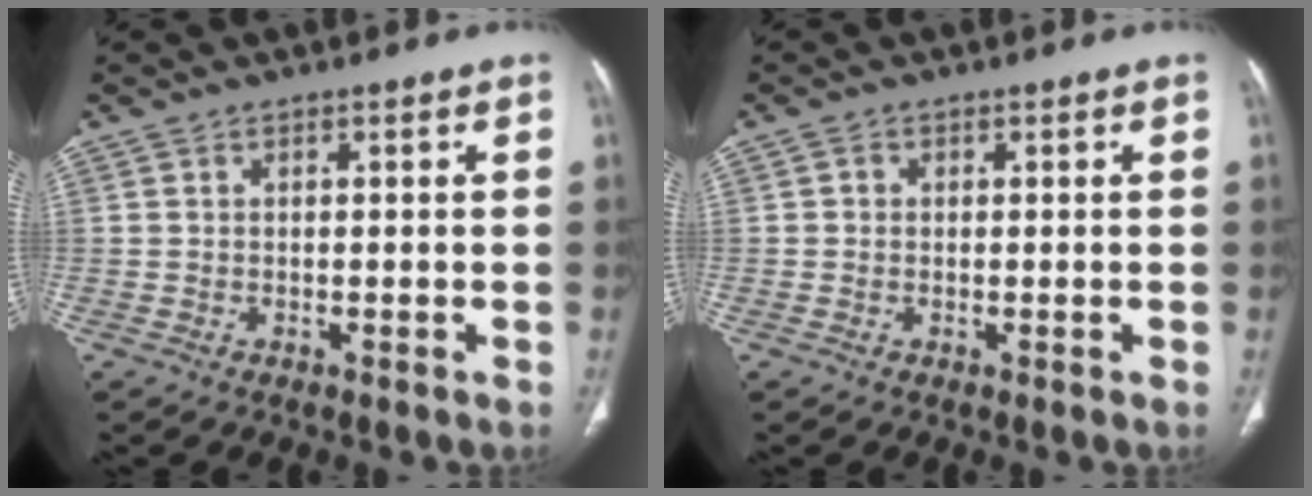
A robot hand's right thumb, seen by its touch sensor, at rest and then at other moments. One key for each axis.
{"total": 0.9, "fx": 0.1, "fy": 0.9, "fz": 0.3, "tx": -0.001, "ty": 0.002, "tz": 0.000}